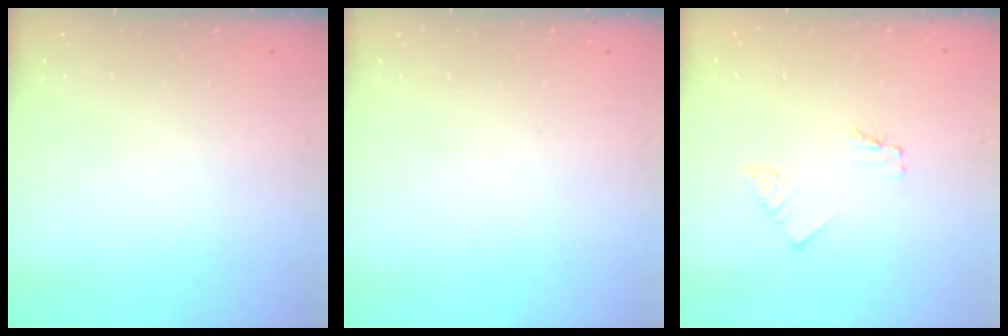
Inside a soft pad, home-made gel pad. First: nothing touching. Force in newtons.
{"total": 0.0}
{"total": 1.2, "press": 1.2, "slide": 0.1}